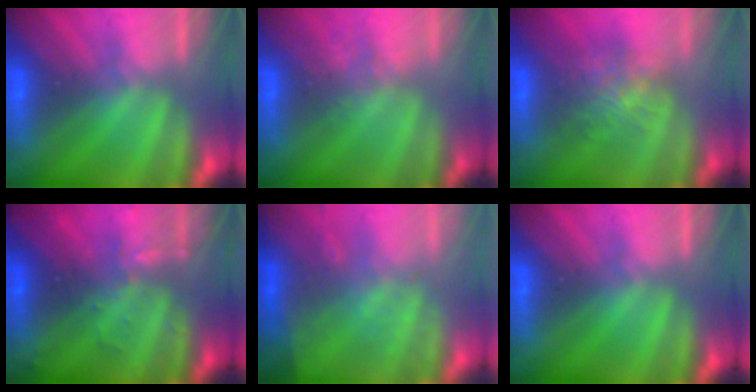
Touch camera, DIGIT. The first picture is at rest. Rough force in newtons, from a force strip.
{"total": 2.4}
{"total": 4.7}
{"total": 3.2}
{"total": 2.6}
{"total": 0.0}